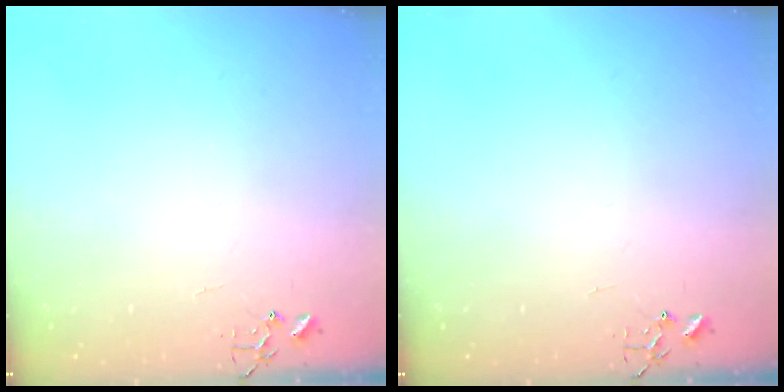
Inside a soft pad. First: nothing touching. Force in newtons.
{"total": 0.0}